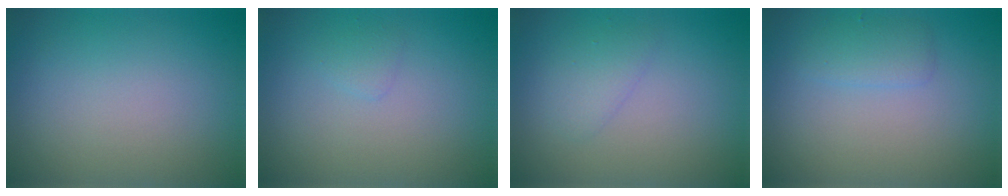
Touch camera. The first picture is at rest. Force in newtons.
{"total": 0.8, "press": 0.8, "slide": 0.1}
{"total": 1.6, "press": 1.6, "slide": 0.1}
{"total": 1.6, "press": 1.6, "slide": 0.0}